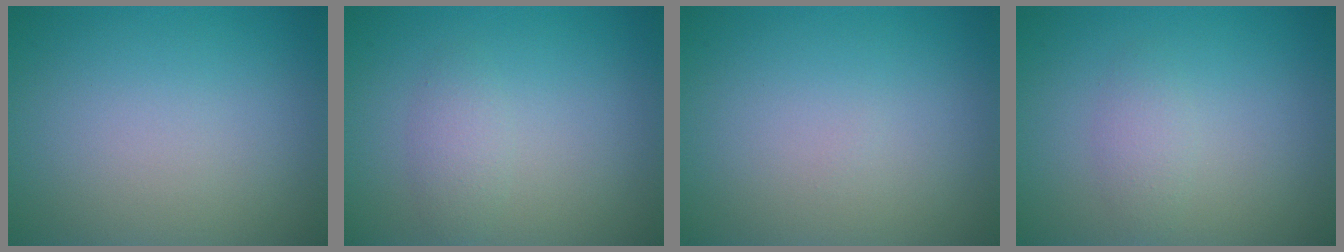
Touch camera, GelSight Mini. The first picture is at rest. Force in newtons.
{"total": 1.5, "press": 1.5, "slide": 0.0}
{"total": 0.0}
{"total": 1.4, "press": 1.4, "slide": 0.1}